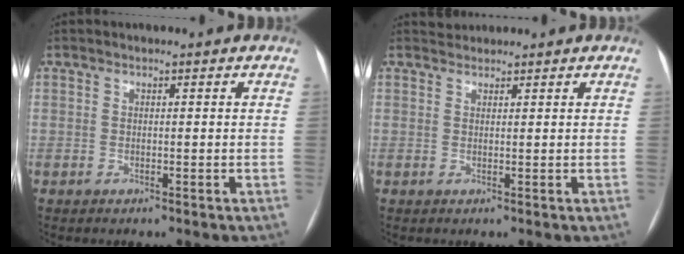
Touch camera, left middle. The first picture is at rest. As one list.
[{"total": 1.1, "force": [1.0, 0.1, -0.5], "torque": [-0.004, 0.006, 0.021]}]